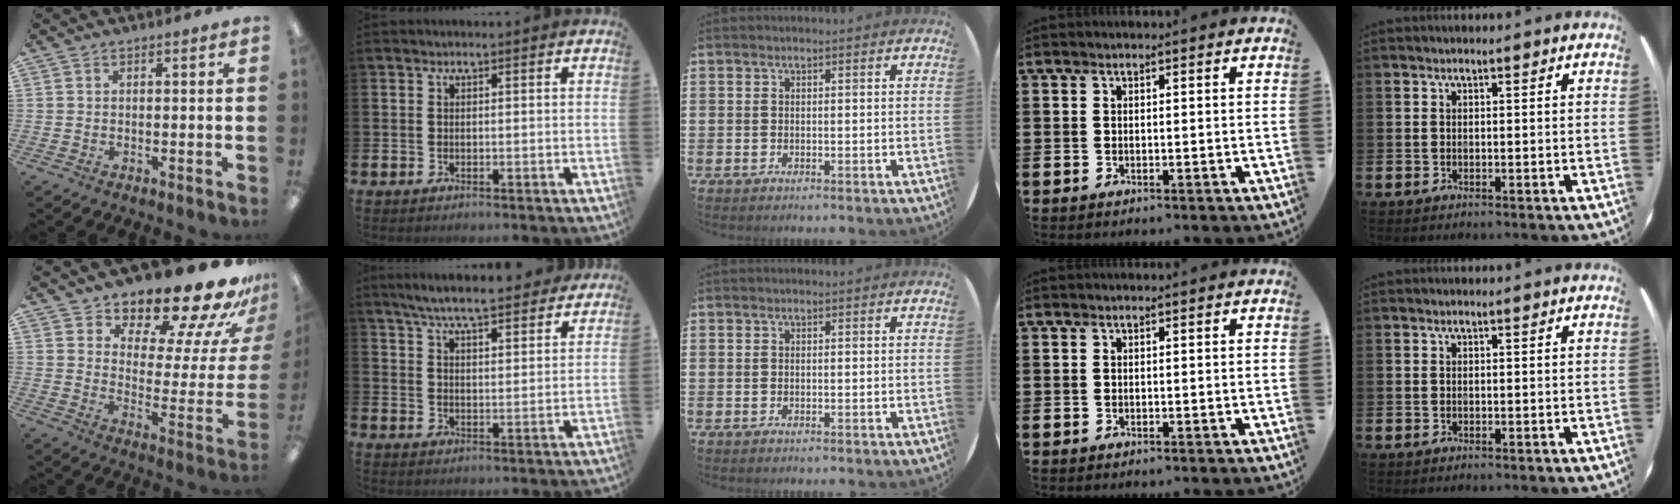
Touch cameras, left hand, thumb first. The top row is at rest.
{"thumb": {"total": 17.7, "force": [15.1, 4.9, 7.8], "torque": [-0.111, -0.122, 0.247]}, "index": {"total": 6.9, "force": [6.5, 0.8, 2.1], "torque": [-0.051, -0.035, 0.113]}}